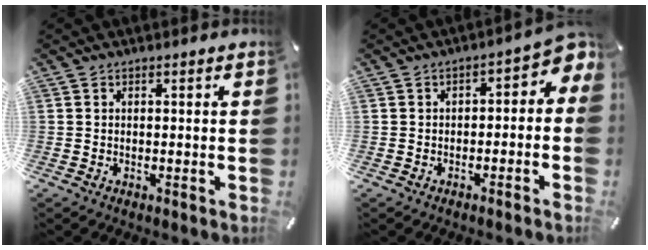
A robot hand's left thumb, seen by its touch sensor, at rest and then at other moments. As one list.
[{"total": 4.0, "force": [-0.6, 2.7, 2.9], "torque": [-0.042, -0.002, -0.020]}]